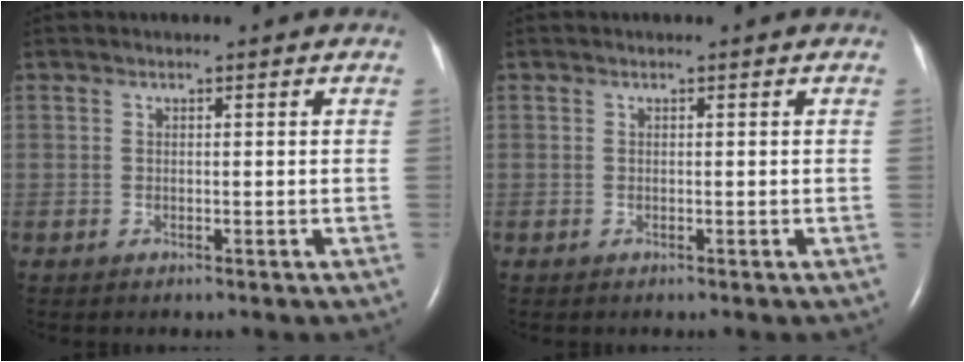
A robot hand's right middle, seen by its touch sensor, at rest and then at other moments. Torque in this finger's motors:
{"motor_torque": [0.00, 0.00, -0.29, -0.12]}